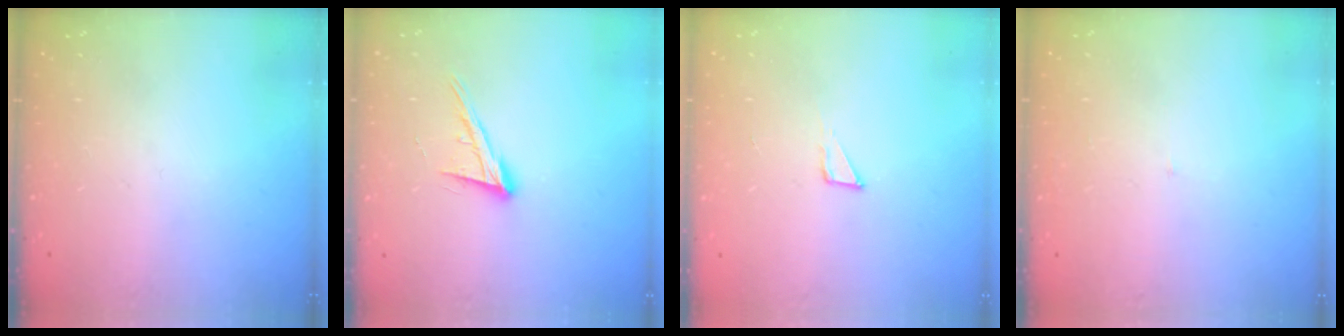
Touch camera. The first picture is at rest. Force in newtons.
{"total": 13.2, "press": 12.7, "slide": 3.4}
{"total": 3.7, "press": 3.7, "slide": 0.4}
{"total": 2.0, "press": 2.0, "slide": 0.1}